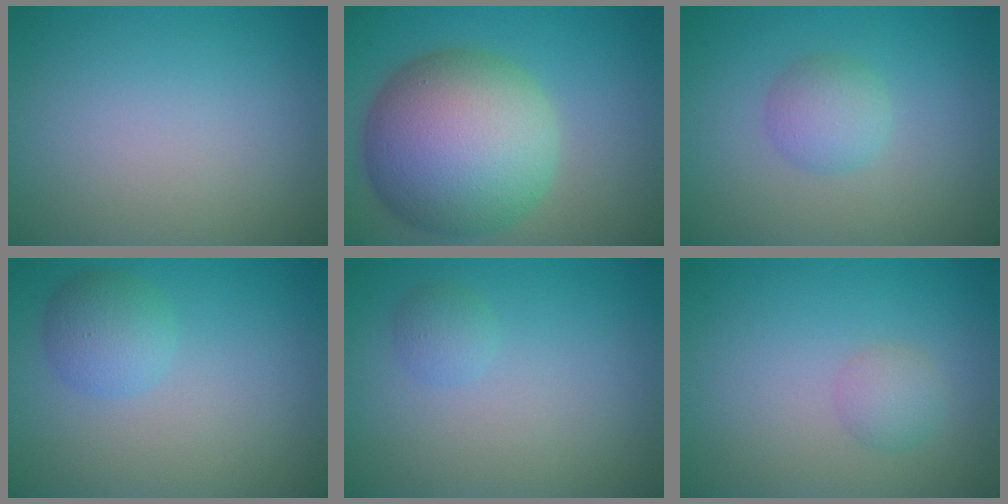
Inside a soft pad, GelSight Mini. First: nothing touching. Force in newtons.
{"total": 13.6, "press": 13.6, "slide": 0.4}
{"total": 2.5, "press": 2.5, "slide": 0.1}
{"total": 2.8, "press": 2.8, "slide": 0.1}
{"total": 1.2, "press": 1.2, "slide": 0.0}
{"total": 1.6, "press": 1.6, "slide": 0.0}